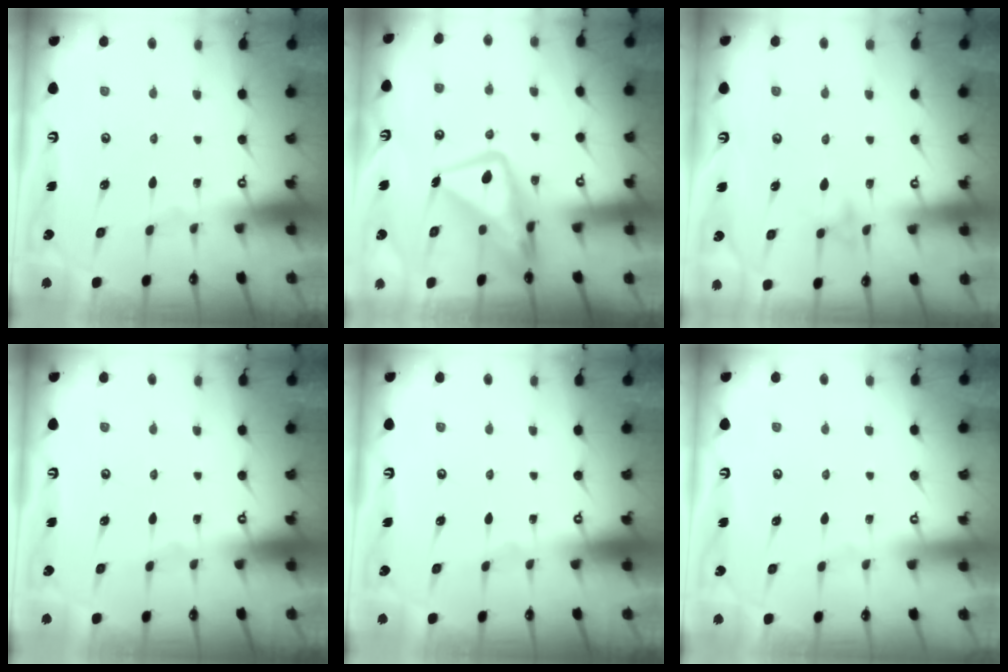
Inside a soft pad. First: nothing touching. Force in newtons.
{"total": 14.9, "press": 14.8, "slide": 1.6}
{"total": 9.3, "press": 9.3, "slide": 0.8}
{"total": 0.0}
{"total": 0.0}
{"total": 3.9, "press": 3.9, "slide": 0.1}